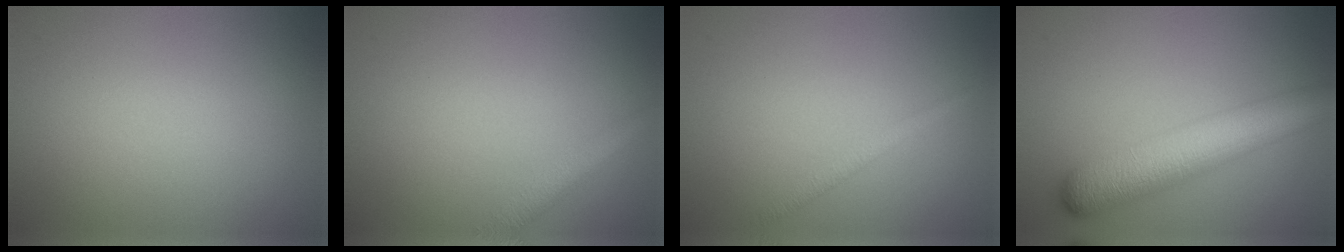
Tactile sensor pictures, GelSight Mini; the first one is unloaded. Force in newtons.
{"total": 2.4, "press": 2.4, "slide": 0.1}
{"total": 1.3, "press": 1.3, "slide": 0.0}
{"total": 8.1, "press": 8.1, "slide": 0.3}